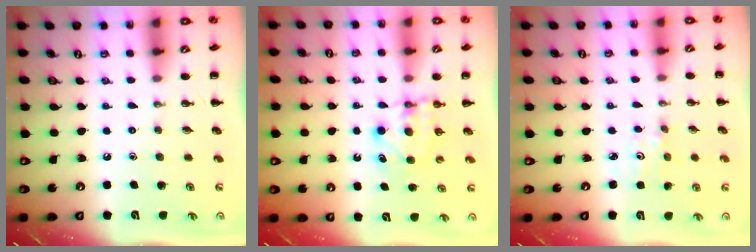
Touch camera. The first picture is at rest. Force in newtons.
{"total": 6.3, "press": 6.1, "slide": 1.3}
{"total": 1.2, "press": 1.2, "slide": 0.3}